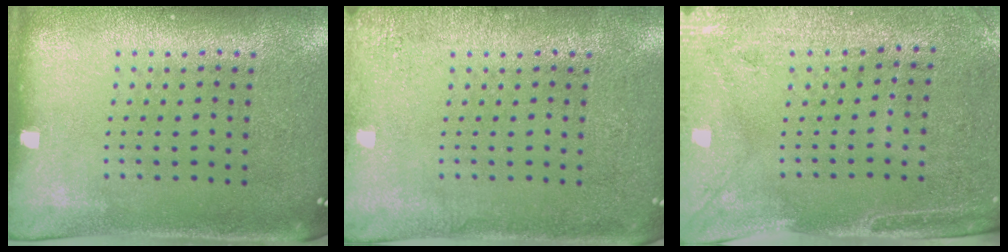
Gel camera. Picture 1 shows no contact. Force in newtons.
{"total": 1.8, "press": 1.8, "slide": 0.3}
{"total": 2.9, "press": 2.5, "slide": 1.5}